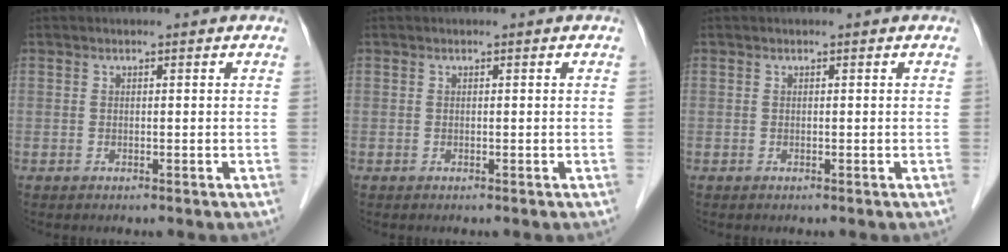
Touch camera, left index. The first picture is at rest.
{"total": 0.0}
{"total": 0.0}